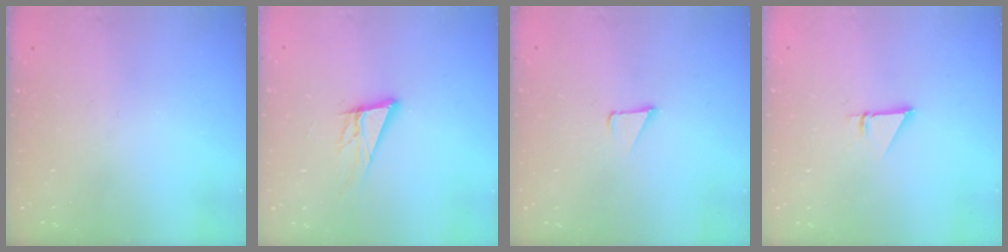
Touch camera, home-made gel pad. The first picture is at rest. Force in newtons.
{"total": 12.2, "press": 11.7, "slide": 3.4}
{"total": 1.5, "press": 1.5, "slide": 0.1}
{"total": 1.0, "press": 1.0, "slide": 0.1}